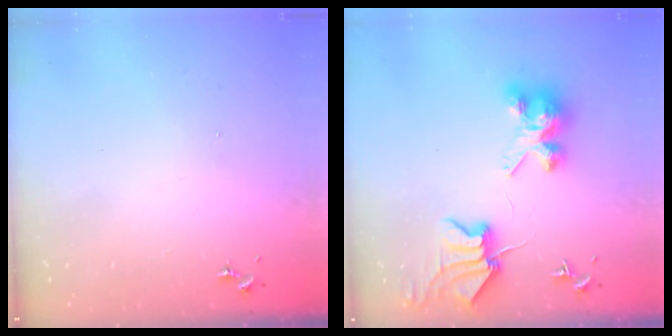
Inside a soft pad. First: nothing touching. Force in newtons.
{"total": 9.2, "press": 9.1, "slide": 1.2}